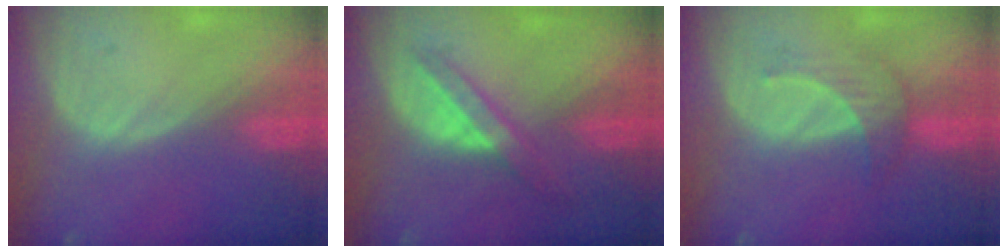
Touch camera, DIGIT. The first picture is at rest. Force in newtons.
{"total": 5.9, "press": 5.3, "slide": 2.6}
{"total": 4.0, "press": 4.0, "slide": 0.5}